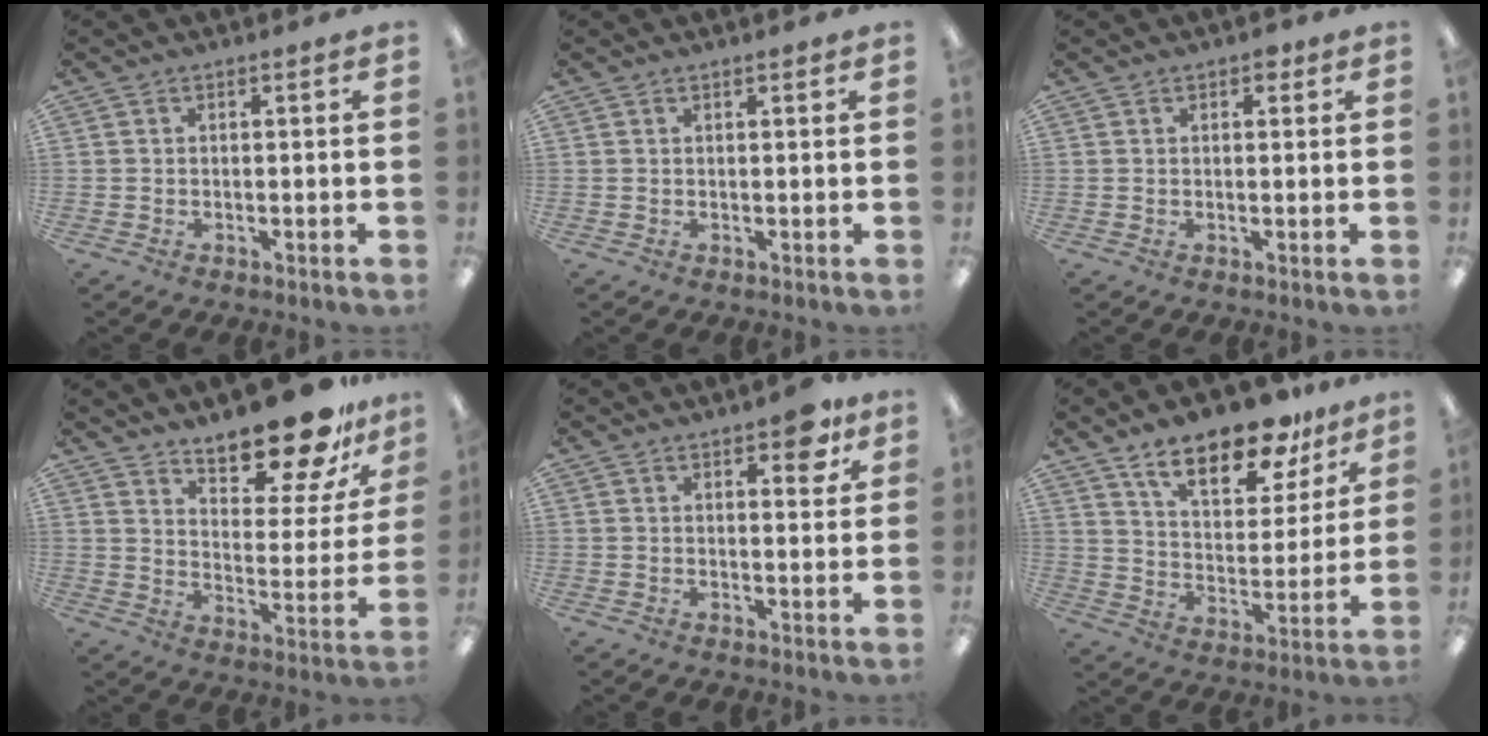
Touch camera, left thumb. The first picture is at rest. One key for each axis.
{"total": 0.7, "fx": 0.6, "fy": 0.2, "fz": 0.4, "tx": -0.009, "ty": 0.001, "tz": 0.010}
{"total": 1.9, "fx": 1.0, "fy": 1.1, "fz": 1.1, "tx": -0.007, "ty": -0.002, "tz": 0.014}
{"total": 19.0, "fx": 16.0, "fy": 5.6, "fz": 8.5, "tx": -0.125, "ty": -0.119, "tz": 0.271}
{"total": 7.0, "fx": 4.6, "fy": 2.9, "fz": 4.4, "tx": -0.049, "ty": -0.020, "tz": 0.074}
{"total": 18.6, "fx": 14.1, "fy": 7.1, "fz": 9.8, "tx": -0.152, "ty": -0.084, "tz": 0.238}